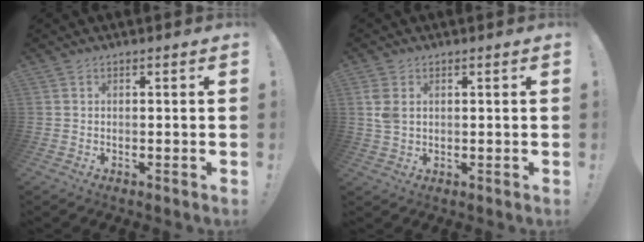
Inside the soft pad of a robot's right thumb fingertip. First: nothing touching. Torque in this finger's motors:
{"motor_torque": [0.76, 0.80, 0.58, -0.06, 0.00]}